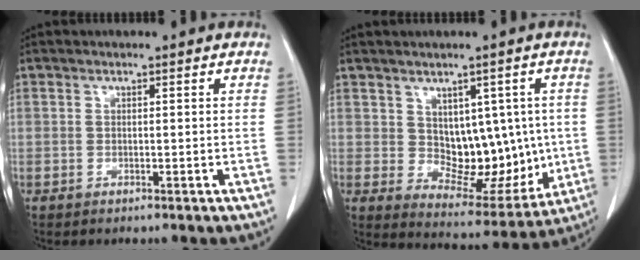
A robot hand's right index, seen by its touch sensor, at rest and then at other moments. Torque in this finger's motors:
{"motor_torque": [0.30, 0.11, 0.22, 0.02]}